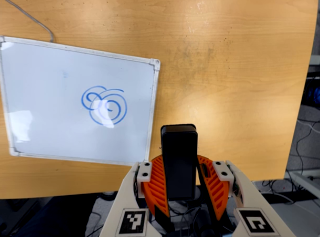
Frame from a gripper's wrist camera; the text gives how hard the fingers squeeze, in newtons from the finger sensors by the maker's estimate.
{"total": 5.5, "left": 5.5, "right": 5.6}